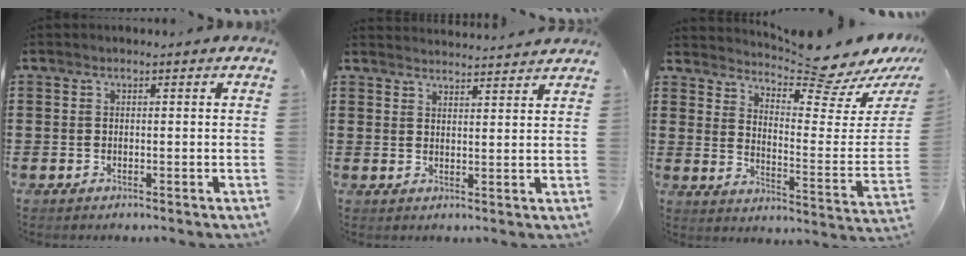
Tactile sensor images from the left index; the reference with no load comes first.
{"total": 2.9, "force": [2.8, -0.3, -0.1], "torque": [-0.006, -0.013, 0.053]}
{"total": 7.6, "force": [7.1, -0.3, 2.8], "torque": [-0.057, -0.074, 0.114]}